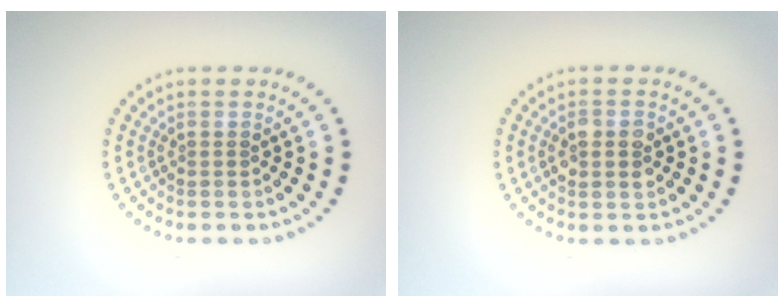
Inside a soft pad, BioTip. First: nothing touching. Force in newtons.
{"total": 2.6, "press": 2.6, "slide": 0.2}